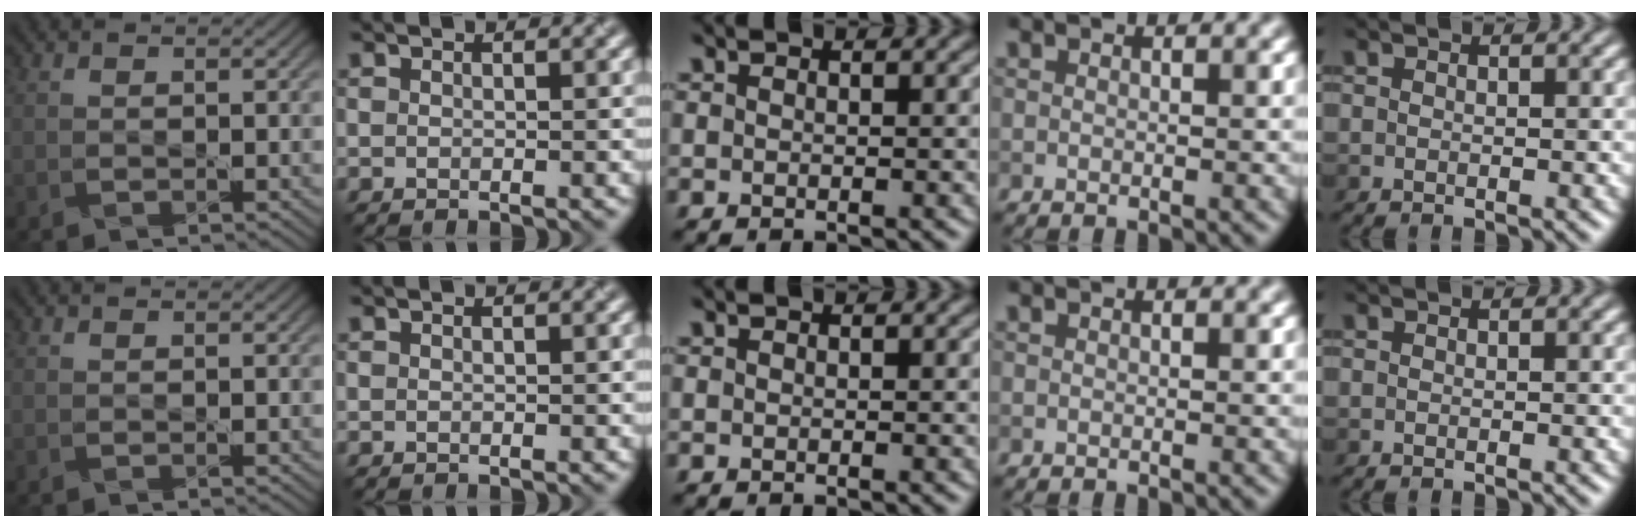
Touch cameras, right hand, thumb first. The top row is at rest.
{}